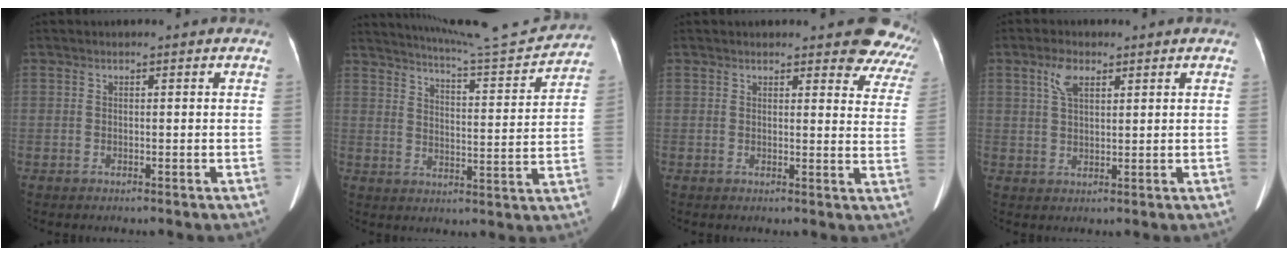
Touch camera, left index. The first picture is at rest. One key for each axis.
{"total": 15.0, "fx": 14.5, "fy": -0.7, "fz": 3.9, "tx": -0.069, "ty": -0.034, "tz": 0.201}
{"total": 9.5, "fx": 8.5, "fy": 3.2, "fz": 2.7, "tx": 0.018, "ty": -0.032, "tz": 0.059}
{"total": 3.8, "fx": 2.0, "fy": 1.6, "fz": 2.8, "tx": -0.059, "ty": 0.011, "tz": 0.043}